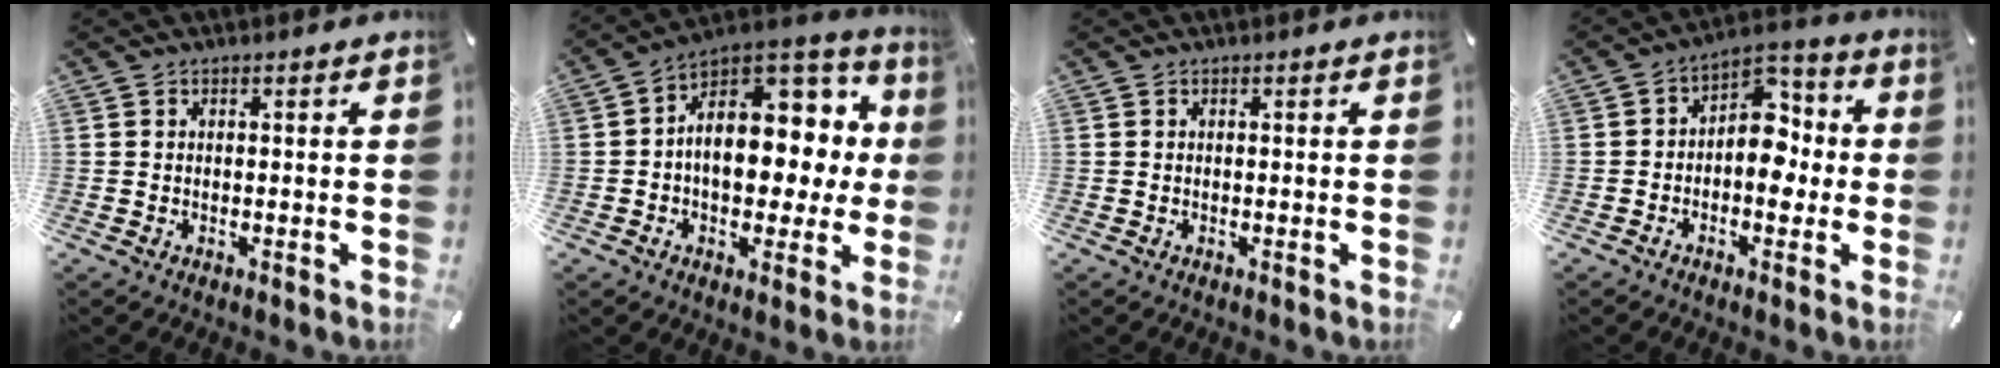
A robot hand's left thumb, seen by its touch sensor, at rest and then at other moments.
{"total": 14.9, "force": [1.0, 10.9, 10.2], "torque": [-0.122, -0.016, 0.022]}
{"total": 0.0}
{"total": 9.7, "force": [-1.0, 6.8, 6.9], "torque": [-0.083, 0.001, -0.022]}